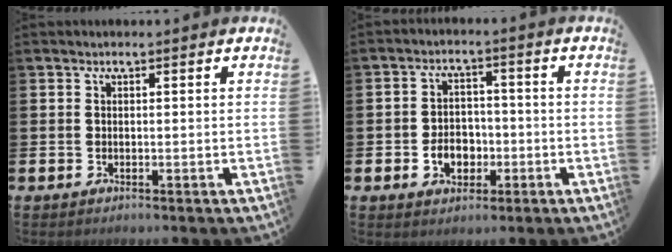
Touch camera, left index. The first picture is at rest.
{"total": 4.4, "force": [-1.5, 3.4, 2.3], "torque": [-0.033, 0.001, -0.035]}